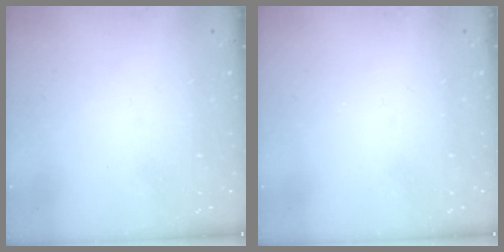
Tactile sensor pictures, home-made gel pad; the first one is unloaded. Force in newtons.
{"total": 2.2, "press": 2.1, "slide": 0.4}